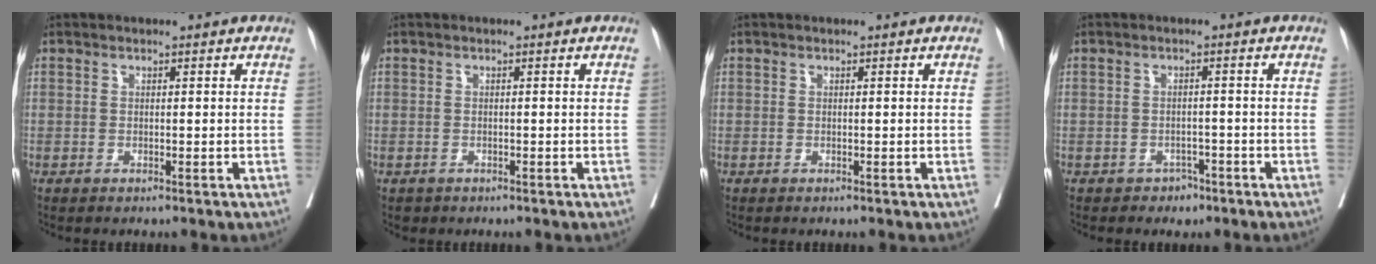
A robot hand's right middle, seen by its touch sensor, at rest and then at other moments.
{"total": 0.7, "force": [-0.4, 0.6, 0.1], "torque": [-0.007, 0.001, -0.003]}
{"total": 0.0}
{"total": 2.1, "force": [-1.5, 1.5, 0.3], "torque": [-0.006, 0.006, -0.020]}